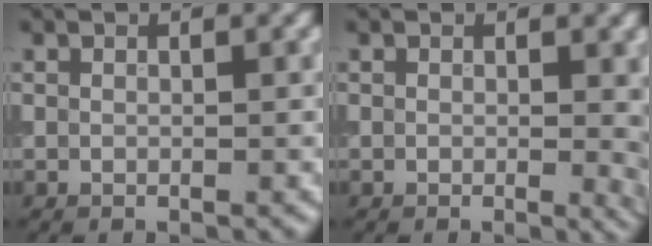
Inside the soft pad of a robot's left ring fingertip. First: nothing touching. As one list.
[{"total": 2.8, "force": [0.1, 0.8, 2.7], "torque": [-0.025, -0.005, 0.000]}]